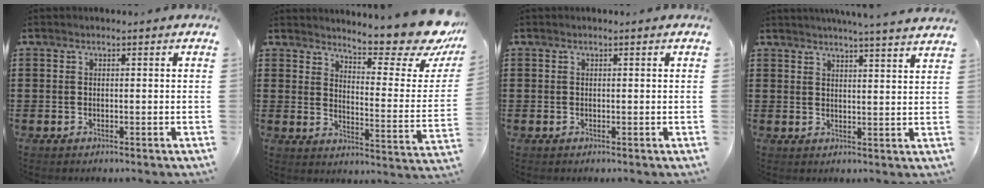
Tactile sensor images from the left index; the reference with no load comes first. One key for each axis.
{"total": 11.0, "fx": 9.7, "fy": 1.4, "fz": 5.1, "tx": -0.079, "ty": -0.078, "tz": 0.161}
{"total": 0.0}
{"total": 4.1, "fx": 3.9, "fy": -0.9, "fz": 0.9, "tx": -0.030, "ty": -0.018, "tz": 0.069}